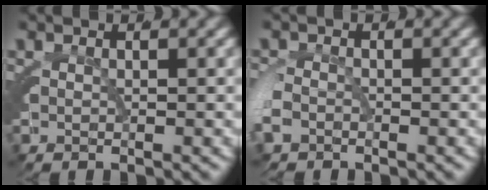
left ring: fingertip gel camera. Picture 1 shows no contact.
{"total": 2.0, "force": [-1.2, 1.5, 0.2], "torque": [-0.019, -0.001, -0.025]}